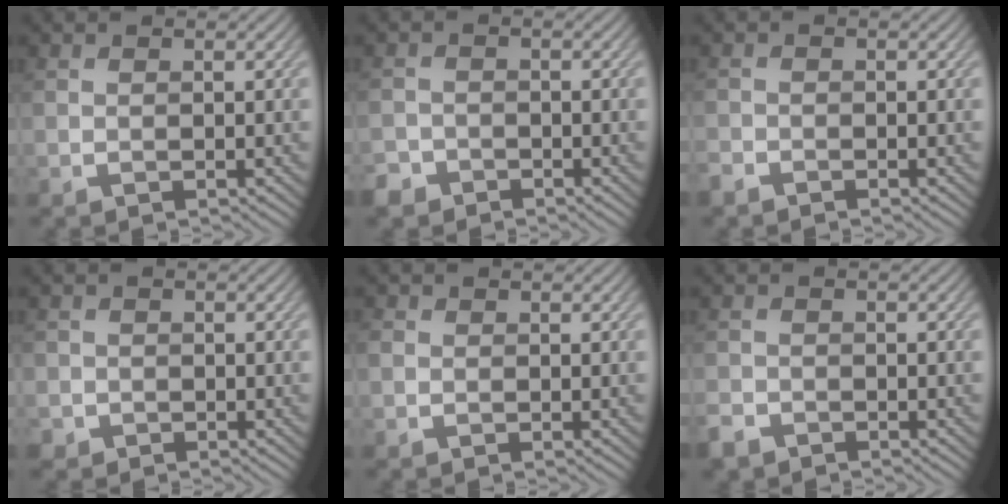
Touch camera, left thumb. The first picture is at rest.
{"total": 2.5, "force": [-2.0, 1.4, 0.4], "torque": [-0.006, -0.002, -0.047]}
{"total": 1.5, "force": [-1.4, 0.5, 0.3], "torque": [-0.010, -0.006, -0.034]}
{"total": 1.8, "force": [-0.8, 1.6, 0.0], "torque": [0.011, -0.001, -0.020]}
{"total": 1.1, "force": [-0.3, 0.9, 0.4], "torque": [-0.006, -0.003, -0.009]}
{"total": 2.3, "force": [-2.0, 1.0, 0.6], "torque": [-0.015, -0.008, -0.046]}